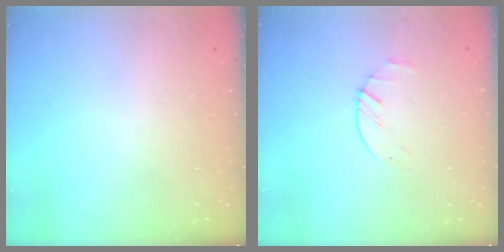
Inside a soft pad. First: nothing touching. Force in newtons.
{"total": 2.2, "press": 2.2, "slide": 0.3}